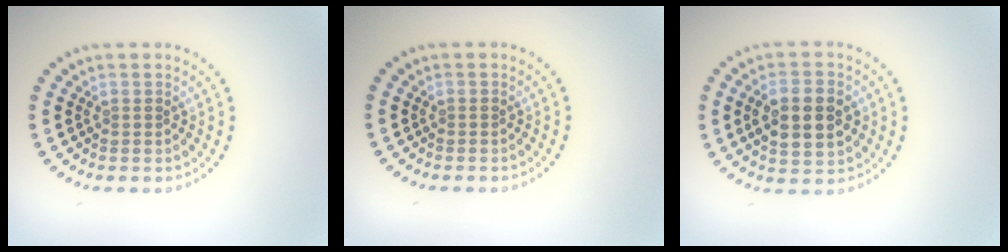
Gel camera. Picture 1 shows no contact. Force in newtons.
{"total": 0.0}
{"total": 5.5, "press": 5.5, "slide": 0.3}